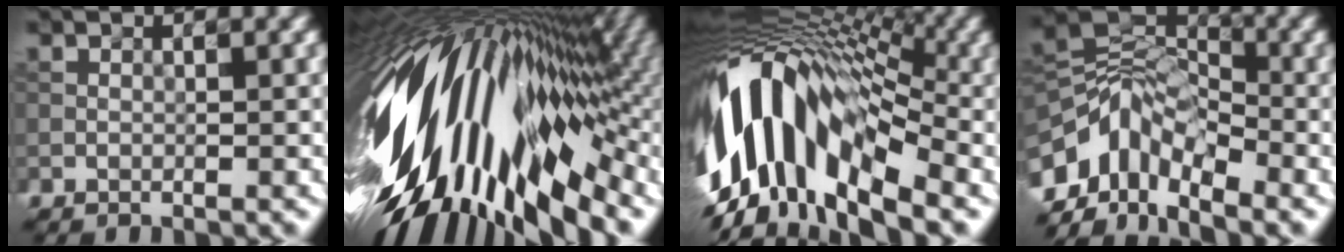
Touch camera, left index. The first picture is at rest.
{"total": 17.1, "force": [-1.4, 9.0, 14.4], "torque": [-0.249, 0.004, -0.044]}
{"total": 14.6, "force": [-0.9, 8.4, 11.8], "torque": [-0.210, 0.031, -0.021]}
{"total": 9.3, "force": [-4.1, 5.1, 6.6], "torque": [-0.114, 0.009, -0.091]}